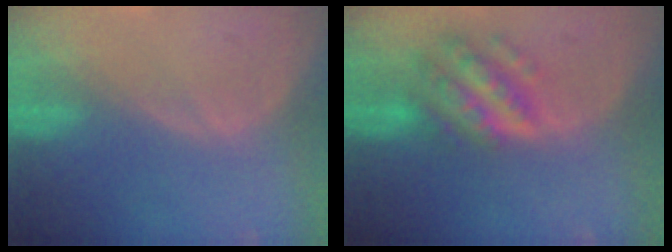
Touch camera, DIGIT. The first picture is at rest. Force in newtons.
{"total": 7.7, "press": 7.7, "slide": 0.4}